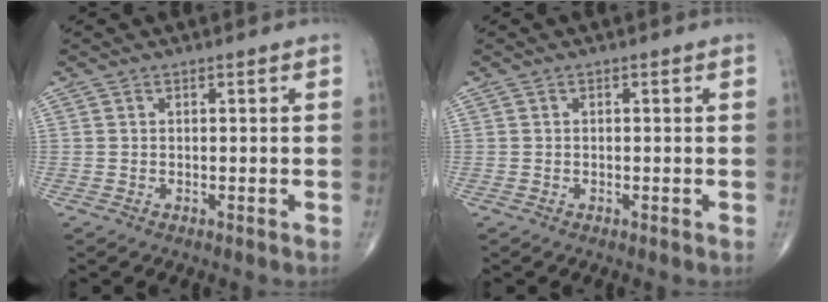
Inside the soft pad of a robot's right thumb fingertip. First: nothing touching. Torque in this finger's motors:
{"motor_torque": [-0.04, -0.26, 0.06, 0.17, 0.02]}